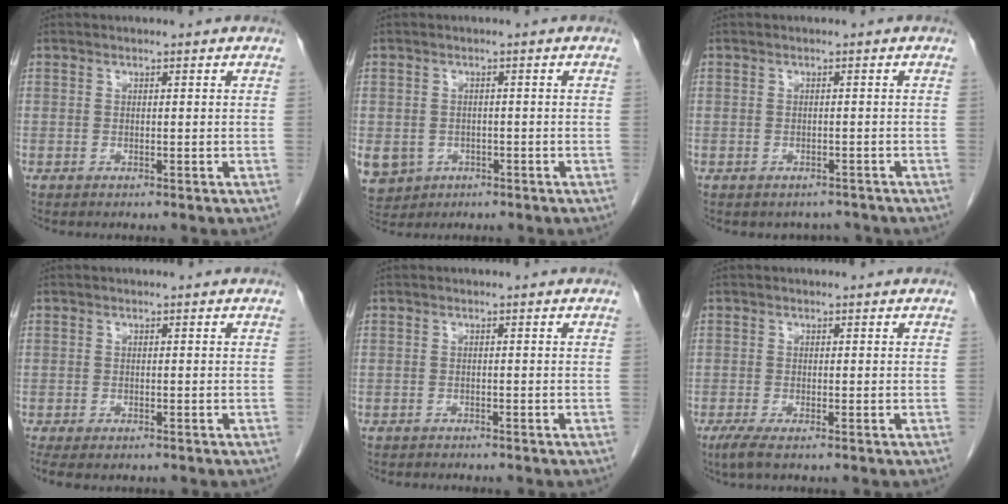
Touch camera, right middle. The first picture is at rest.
{"total": 11.0, "force": [-4.2, 9.4, 3.9], "torque": [-0.122, -0.001, -0.051]}
{"total": 2.4, "force": [-2.1, 1.2, -0.2], "torque": [0.002, 0.006, -0.027]}
{"total": 3.9, "force": [-3.1, 1.5, 1.9], "torque": [-0.027, -0.011, -0.043]}
{"total": 1.7, "force": [-1.6, 0.5, 0.2], "torque": [-0.007, -0.004, -0.023]}
{"total": 1.8, "force": [-1.1, 0.1, 1.4], "torque": [-0.036, -0.008, -0.026]}